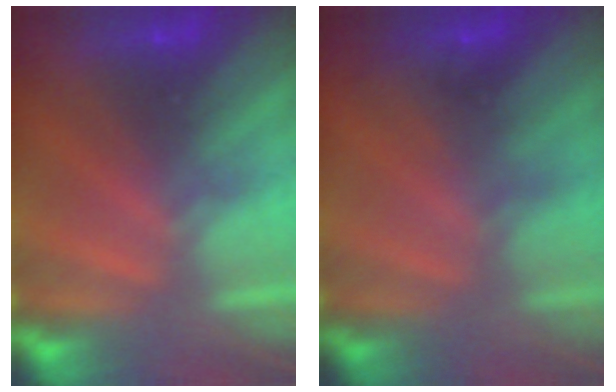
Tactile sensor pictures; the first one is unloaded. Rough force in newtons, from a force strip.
{"total": 1.4}